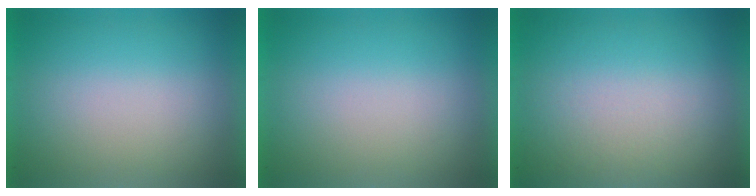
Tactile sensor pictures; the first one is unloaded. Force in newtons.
{"total": 1.4}
{"total": 2.6}